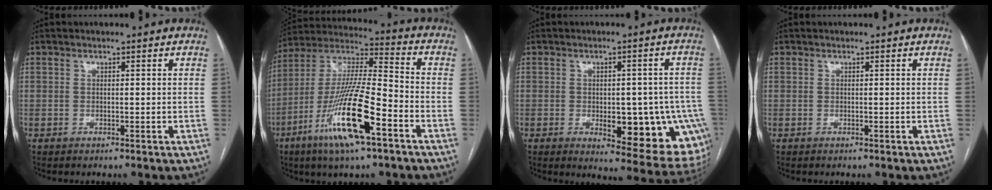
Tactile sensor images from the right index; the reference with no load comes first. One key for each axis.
{"total": 18.4, "fx": -8.4, "fy": 2.5, "fz": 16.2, "tx": -0.335, "ty": -0.022, "tz": -0.154}
{"total": 15.6, "fx": -5.0, "fy": 6.3, "fz": 13.3, "tx": -0.090, "ty": 0.019, "tz": -0.045}
{"total": 0.0}